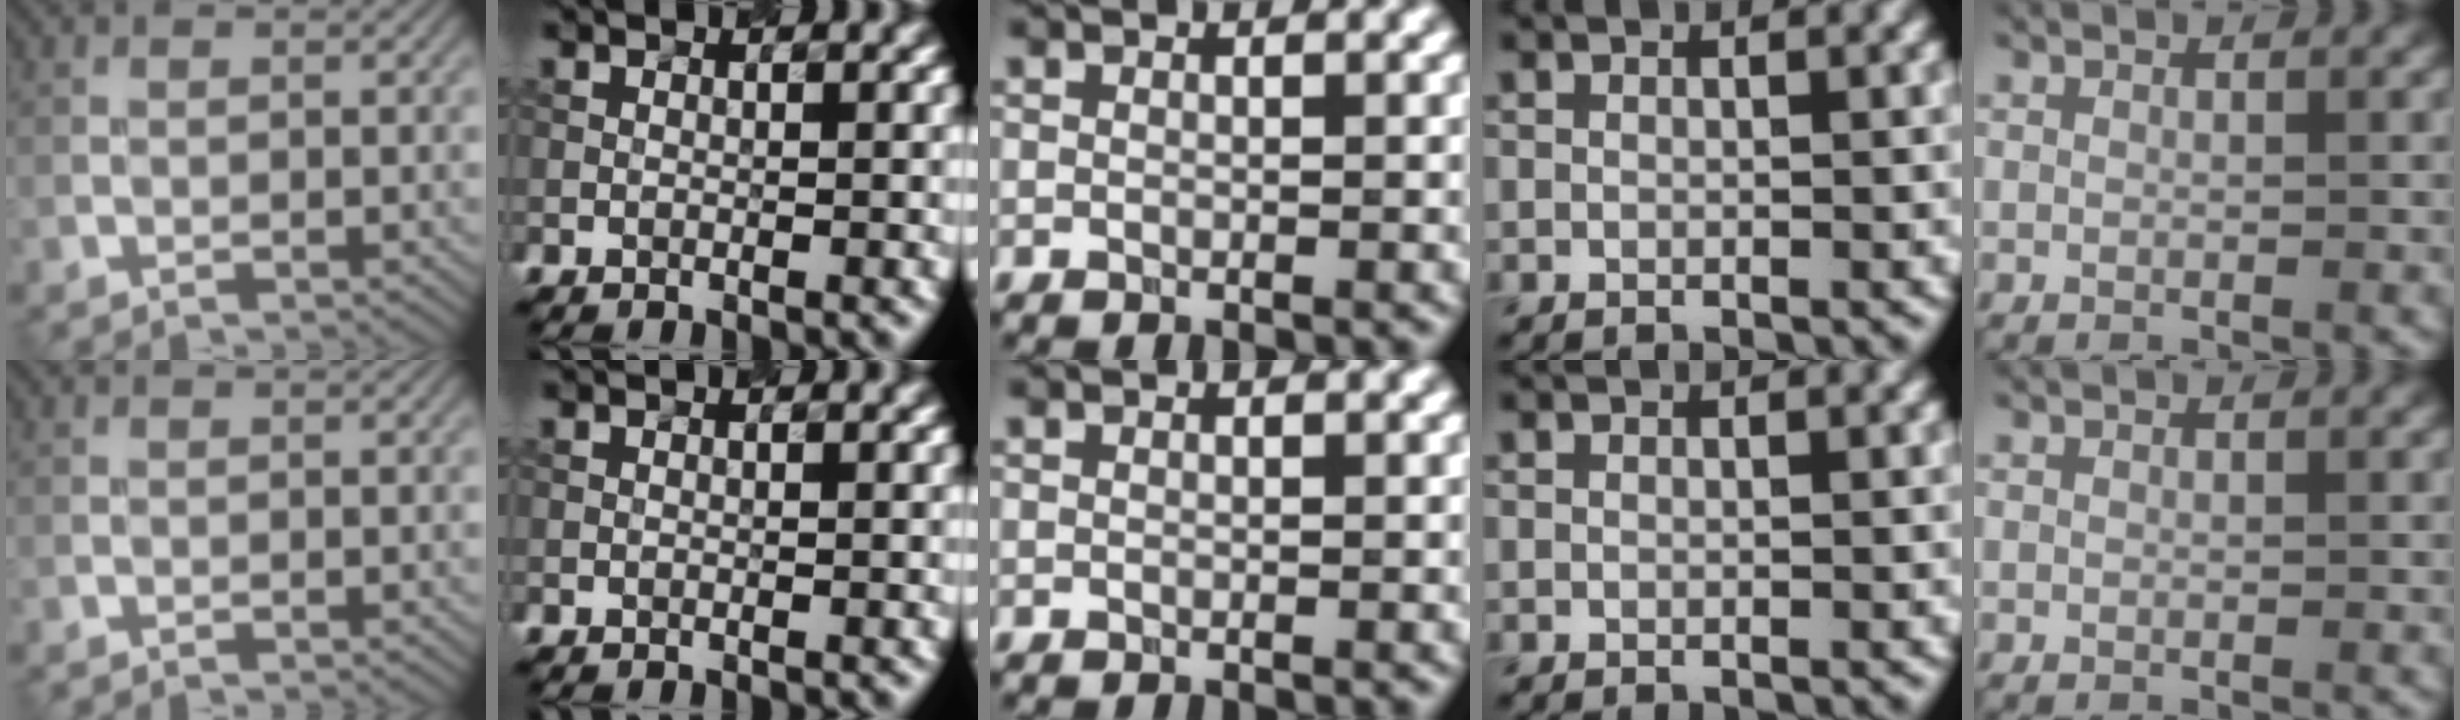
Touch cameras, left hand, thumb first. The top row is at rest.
{}